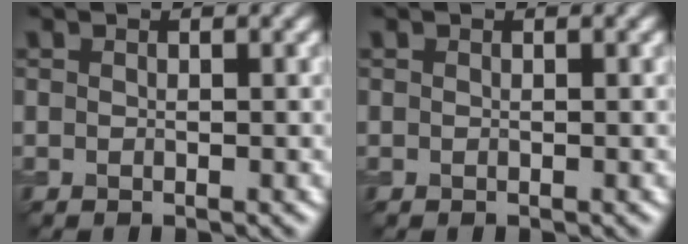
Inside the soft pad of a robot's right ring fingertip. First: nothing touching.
{"total": 0.0}